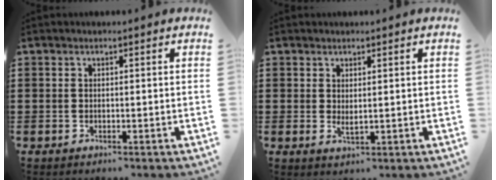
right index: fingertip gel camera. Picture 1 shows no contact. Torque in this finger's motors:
{"motor_torque": [0.59, 0.93, 0.05, 0.00]}